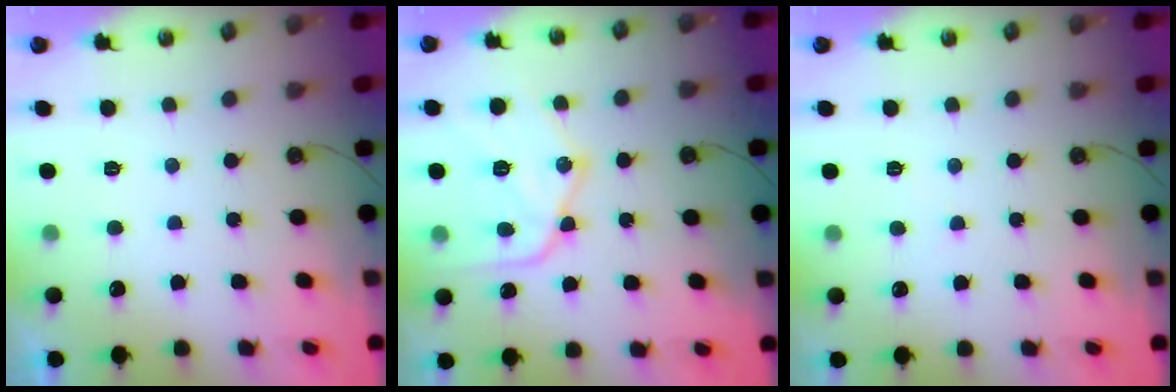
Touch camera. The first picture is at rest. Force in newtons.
{"total": 17.0, "press": 17.0, "slide": 1.3}
{"total": 2.1, "press": 2.0, "slide": 0.4}